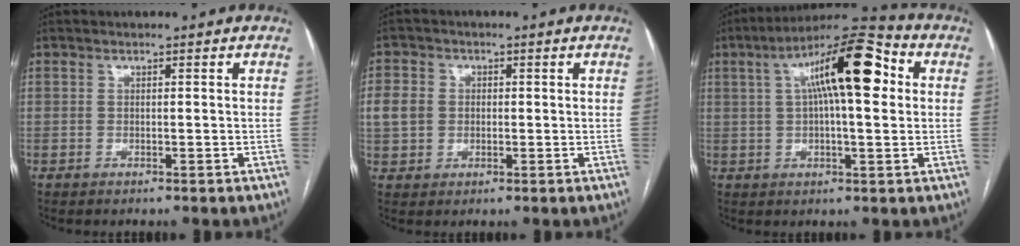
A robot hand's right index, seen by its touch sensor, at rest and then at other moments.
{"total": 5.8, "force": [0.5, 5.1, 2.7], "torque": [-0.068, 0.015, 0.014]}
{"total": 15.1, "force": [3.7, 3.4, 14.2], "torque": [-0.234, 0.042, 0.054]}